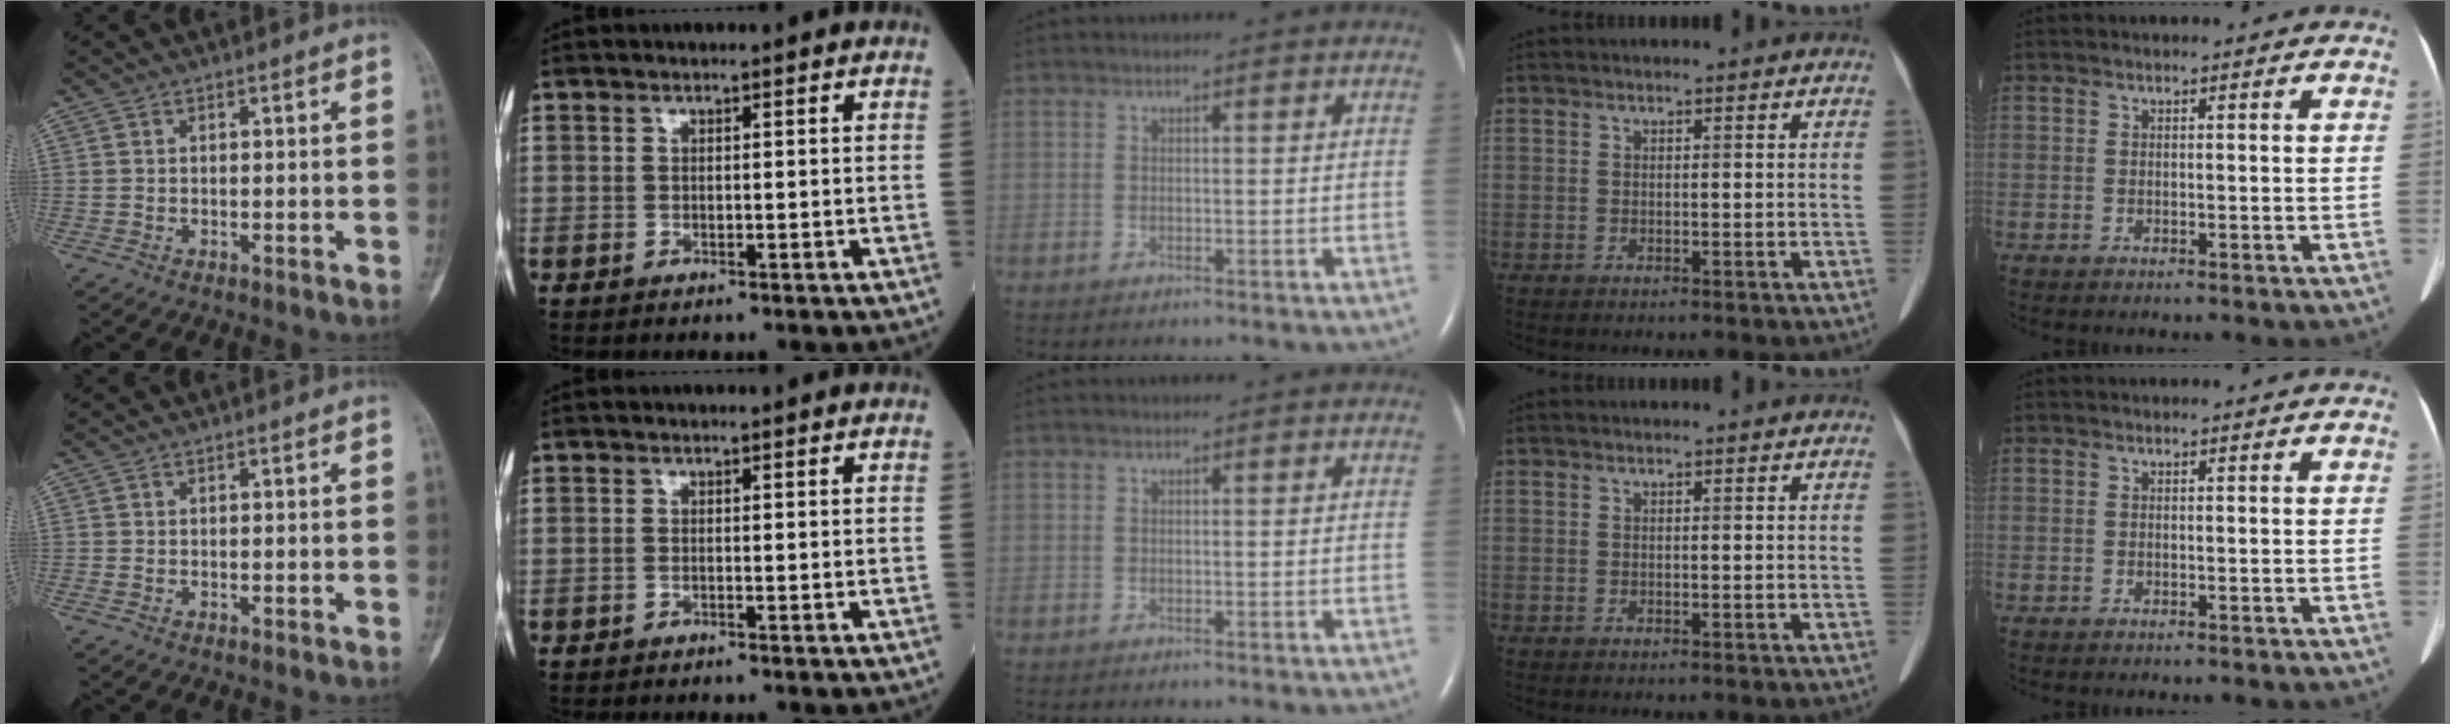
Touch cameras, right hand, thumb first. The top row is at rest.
{}